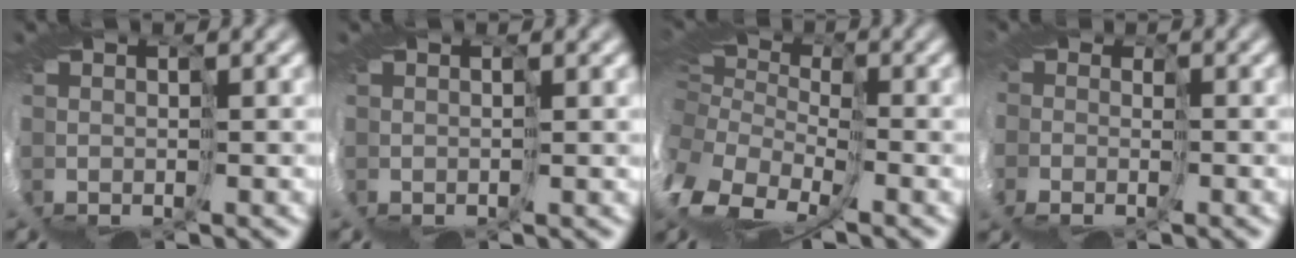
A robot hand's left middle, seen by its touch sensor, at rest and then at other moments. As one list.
[{"total": 0.5, "force": [0.3, -0.4, 0.1], "torque": [-0.006, -0.002, -0.001]}, {"total": 8.5, "force": [-1.7, 6.2, 5.6], "torque": [-0.148, -0.008, -0.033]}, {"total": 9.4, "force": [-4.0, 7.5, 4.1], "torque": [-0.098, -0.019, -0.077]}]